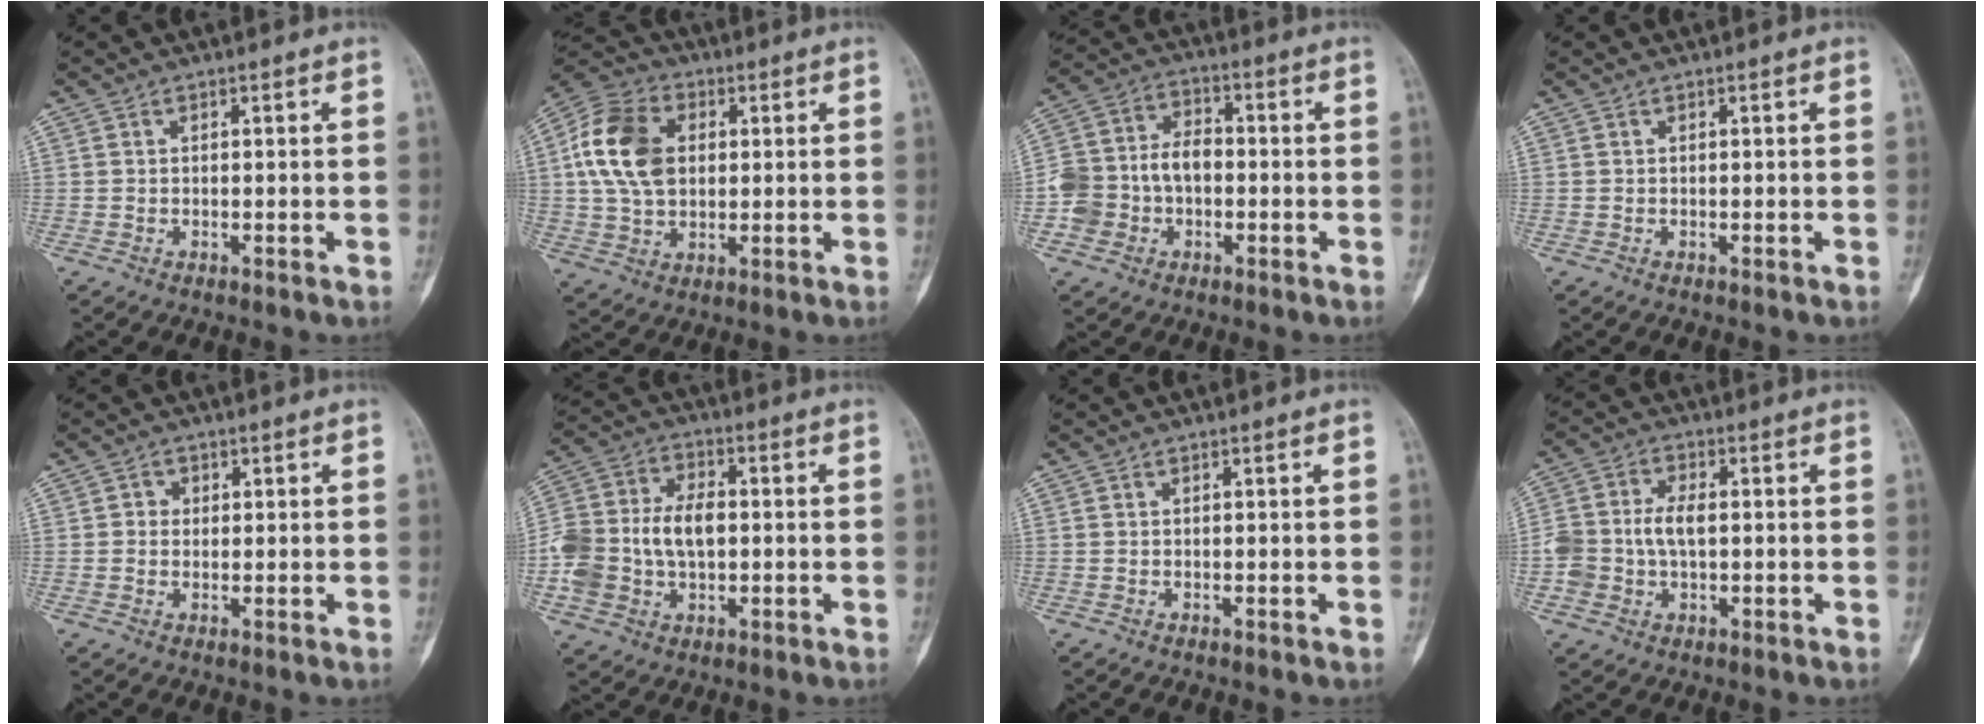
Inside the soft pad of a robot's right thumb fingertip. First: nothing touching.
{"total": 14.3, "force": [2.2, 10.1, 10.0], "torque": [-0.181, 0.013, 0.033]}
{"total": 10.9, "force": [-2.3, 8.5, 6.3], "torque": [-0.107, 0.047, -0.048]}
{"total": 0.0}
{"total": 2.0, "force": [0.4, 1.9, 0.6], "torque": [0.003, 0.003, 0.002]}
{"total": 14.5, "force": [-1.2, 9.8, 10.6], "torque": [-0.207, 0.028, -0.020]}
{"total": 0.0}
{"total": 7.9, "force": [-0.4, 5.0, 6.0], "torque": [-0.126, 0.023, -0.007]}